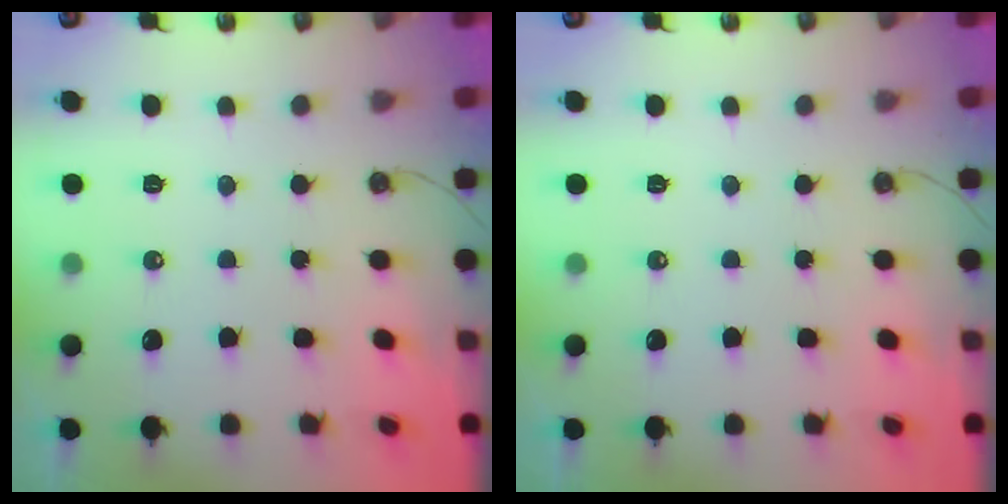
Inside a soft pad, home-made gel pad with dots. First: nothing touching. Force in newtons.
{"total": 0.0}